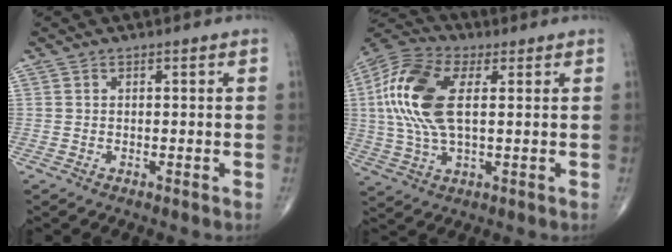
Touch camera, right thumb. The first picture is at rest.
{"total": 16.1, "force": [2.6, 7.8, 13.8], "torque": [-0.310, 0.013, 0.044]}